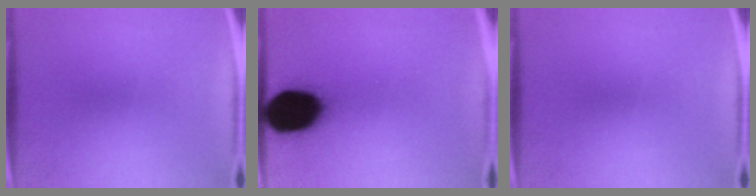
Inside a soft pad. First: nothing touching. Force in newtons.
{"total": 19.5}
{"total": 0.0}